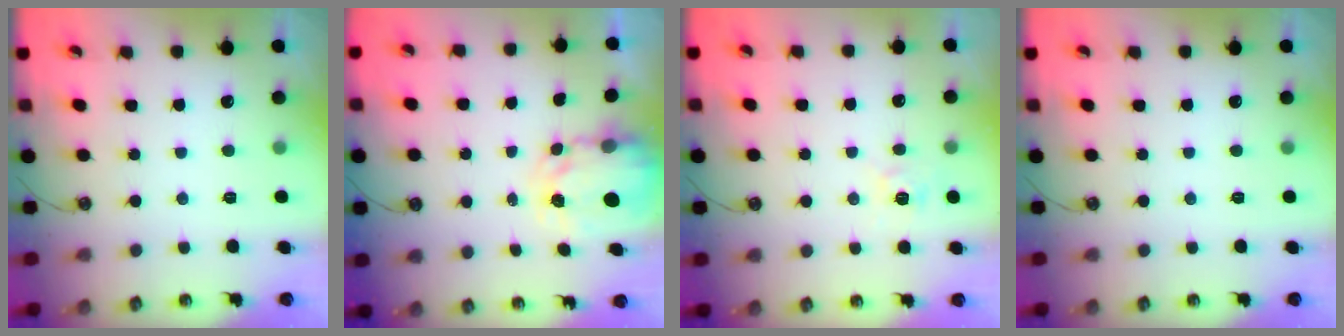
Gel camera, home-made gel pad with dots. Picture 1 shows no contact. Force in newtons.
{"total": 3.9, "press": 3.9, "slide": 0.4}
{"total": 5.4, "press": 5.3, "slide": 0.5}
{"total": 0.0}